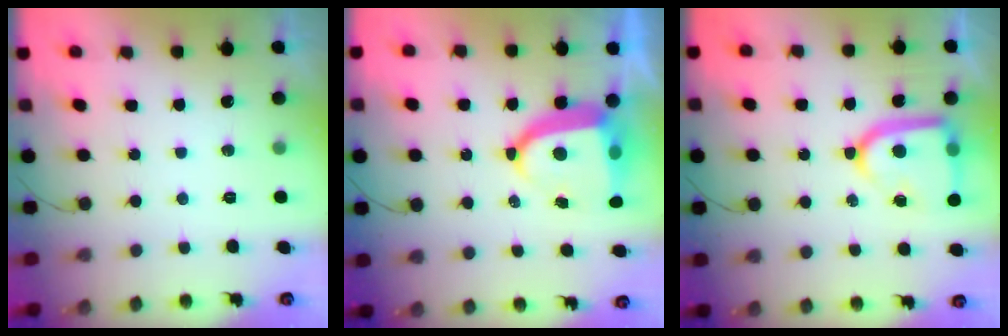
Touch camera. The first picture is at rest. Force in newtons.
{"total": 11.8, "press": 11.7, "slide": 1.5}
{"total": 16.3, "press": 16.2, "slide": 1.6}